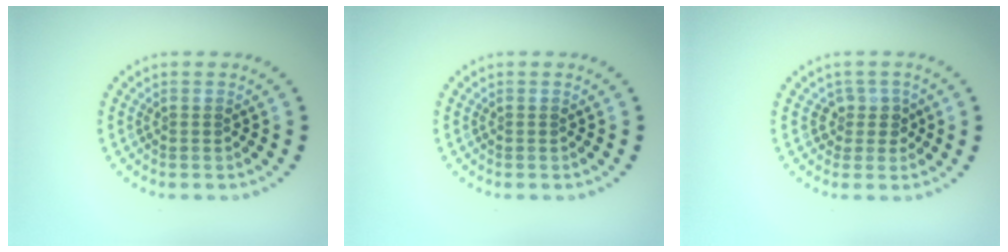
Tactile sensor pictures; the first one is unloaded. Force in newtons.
{"total": 0.0}
{"total": 1.8, "press": 1.4, "slide": 1.2}